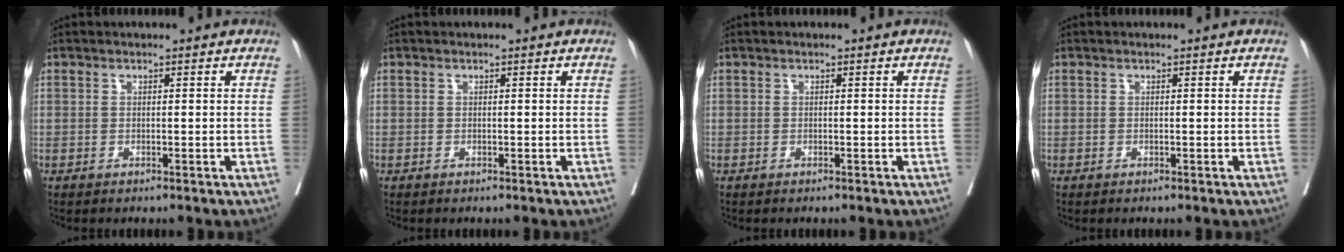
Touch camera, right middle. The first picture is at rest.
{"total": 0.0}
{"total": 0.0}
{"total": 0.0}